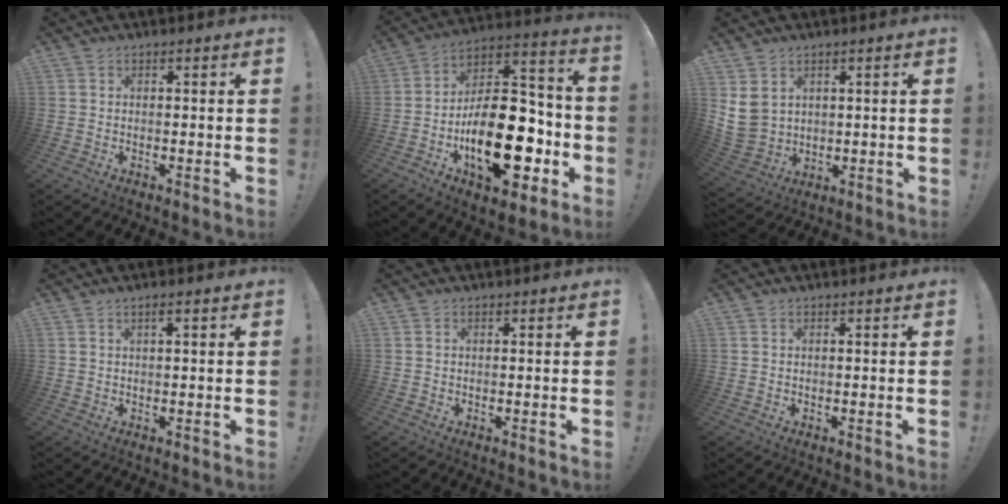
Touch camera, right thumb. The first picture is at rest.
{"total": 26.7, "force": [-8.5, 13.4, 21.5], "torque": [-0.349, 0.051, -0.121]}
{"total": 7.7, "force": [3.6, 6.0, 3.3], "torque": [-0.066, -0.022, 0.074]}
{"total": 1.6, "force": [0.7, -0.1, 1.5], "torque": [-0.023, -0.001, 0.008]}
{"total": 0.0}
{"total": 0.0}